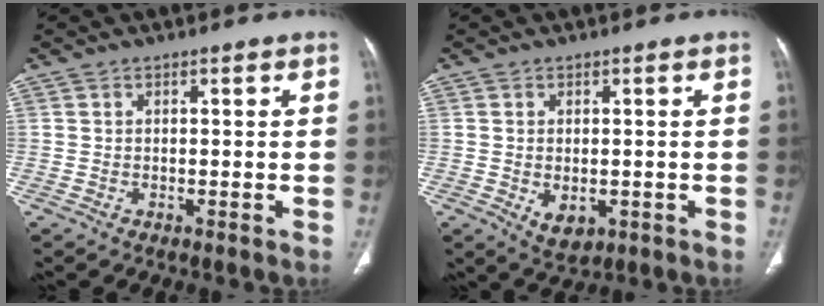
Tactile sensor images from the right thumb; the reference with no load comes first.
{"total": 4.8, "force": [-1.0, 3.1, 3.5], "torque": [-0.050, -0.007, -0.002]}